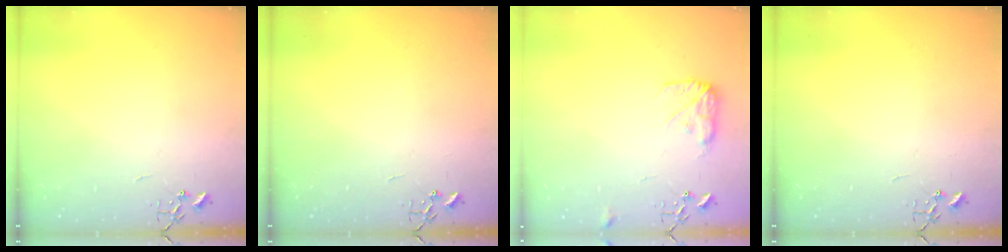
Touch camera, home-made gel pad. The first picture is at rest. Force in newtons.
{"total": 0.0}
{"total": 9.2, "press": 9.2, "slide": 0.3}
{"total": 0.0}